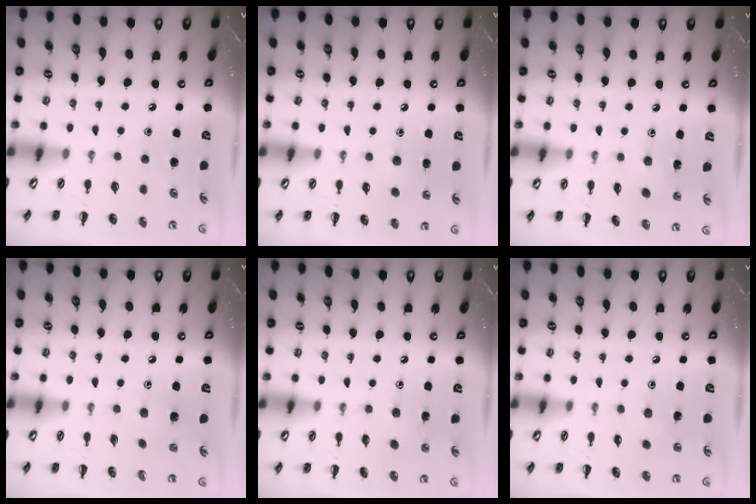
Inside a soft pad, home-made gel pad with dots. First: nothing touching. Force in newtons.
{"total": 4.9, "press": 4.8, "slide": 1.1}
{"total": 3.0, "press": 2.8, "slide": 0.9}
{"total": 4.4, "press": 4.2, "slide": 1.4}
{"total": 3.5, "press": 3.3, "slide": 1.1}
{"total": 4.3, "press": 4.0, "slide": 1.4}